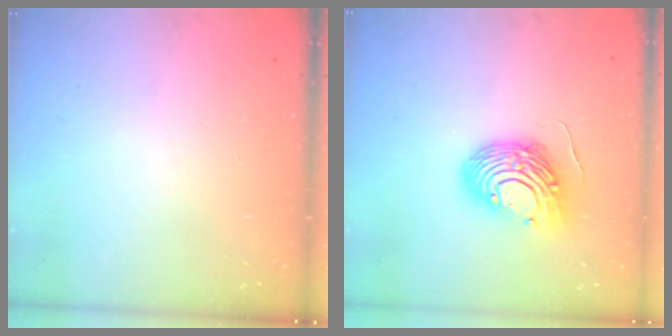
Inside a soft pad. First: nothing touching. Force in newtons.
{"total": 12.9, "press": 12.9, "slide": 1.2}